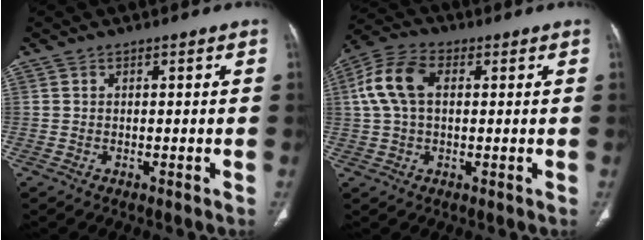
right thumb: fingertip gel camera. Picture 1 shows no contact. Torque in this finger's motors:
{"motor_torque": [1.03, 1.01, 2.43, -0.34, 0.41]}